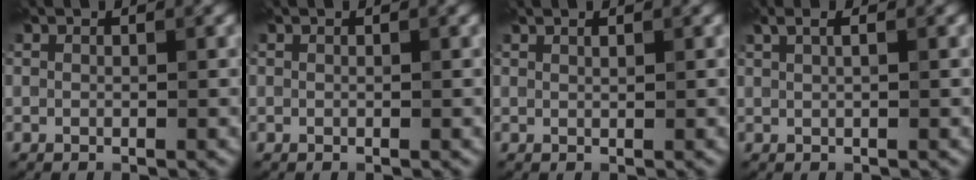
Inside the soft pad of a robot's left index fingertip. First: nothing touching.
{"total": 0.0}
{"total": 0.6, "force": [0.5, 0.1, 0.4], "torque": [-0.005, 0.001, 0.008]}
{"total": 1.7, "force": [0.9, 0.5, 1.4], "torque": [-0.022, 0.001, 0.015]}